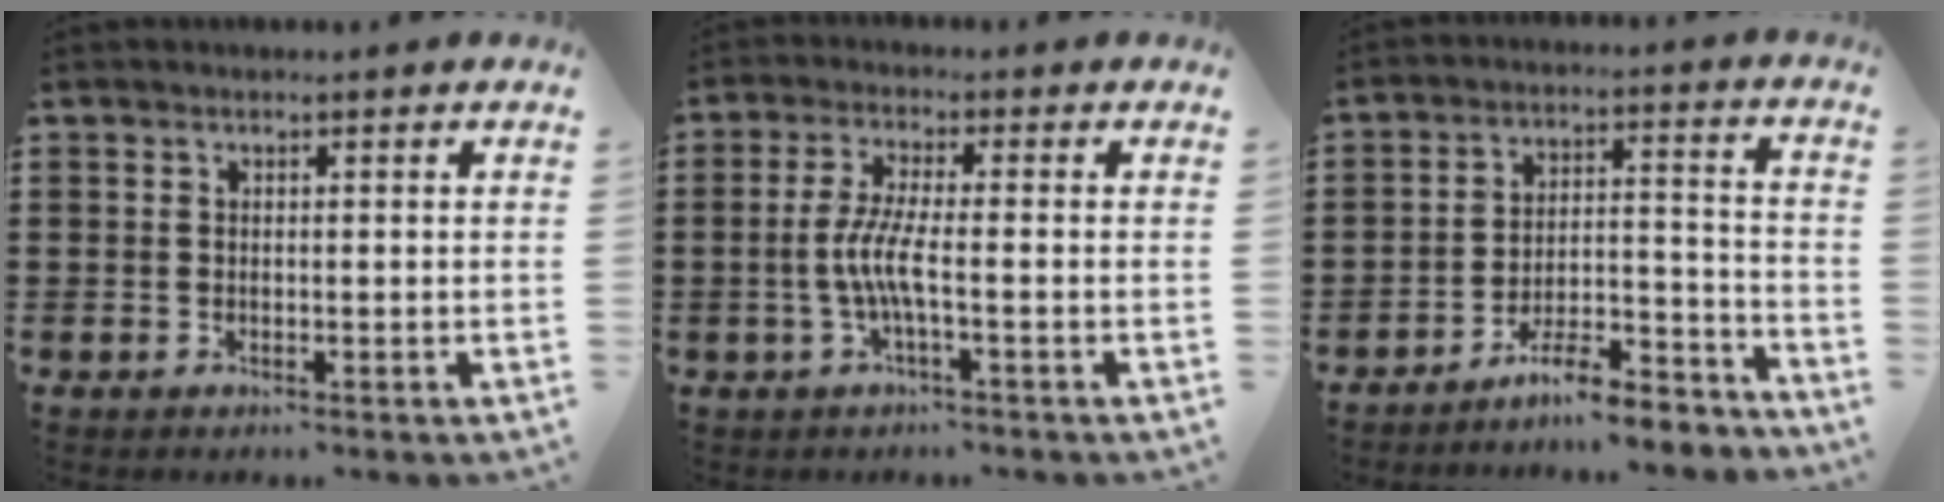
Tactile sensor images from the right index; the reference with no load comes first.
{"total": 5.3, "force": [-1.4, 0.5, 5.1], "torque": [-0.120, -0.012, -0.036]}
{"total": 7.6, "force": [-7.1, 0.6, 2.8], "torque": [-0.039, 0.014, -0.131]}